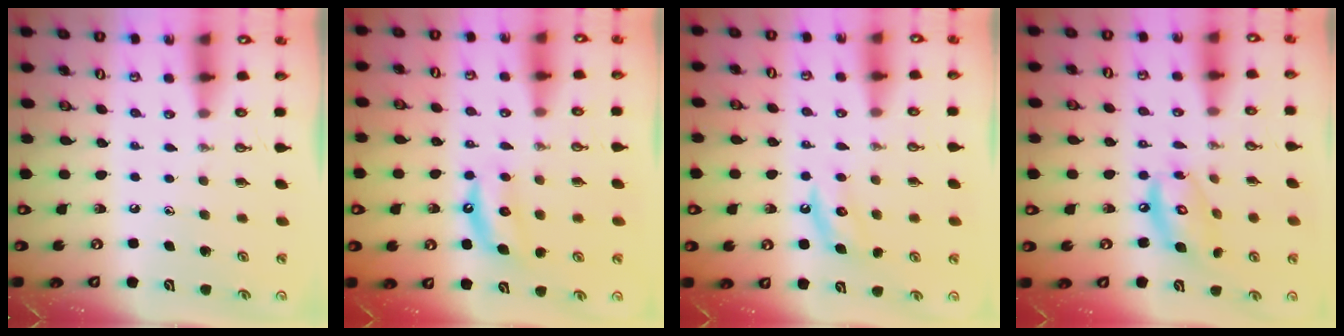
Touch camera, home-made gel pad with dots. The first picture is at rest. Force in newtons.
{"total": 6.0, "press": 6.0, "slide": 0.6}
{"total": 5.1, "press": 5.0, "slide": 0.9}
{"total": 11.0, "press": 11.0, "slide": 0.7}